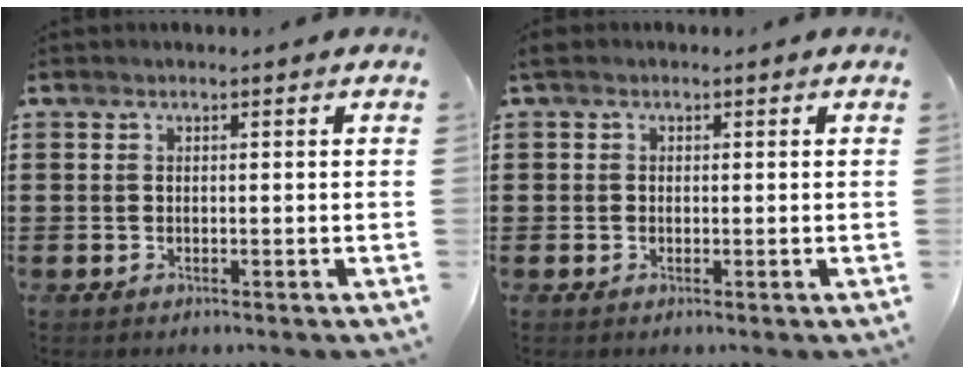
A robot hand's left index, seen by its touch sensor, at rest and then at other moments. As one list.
[{"total": 1.7, "force": [0.5, 1.4, 0.7], "torque": [-0.017, 0.009, 0.009]}]